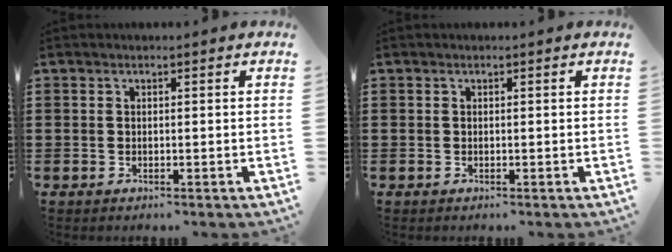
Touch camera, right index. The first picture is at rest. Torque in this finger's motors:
{"motor_torque": [-0.06, 0.07, 0.00, -0.01]}